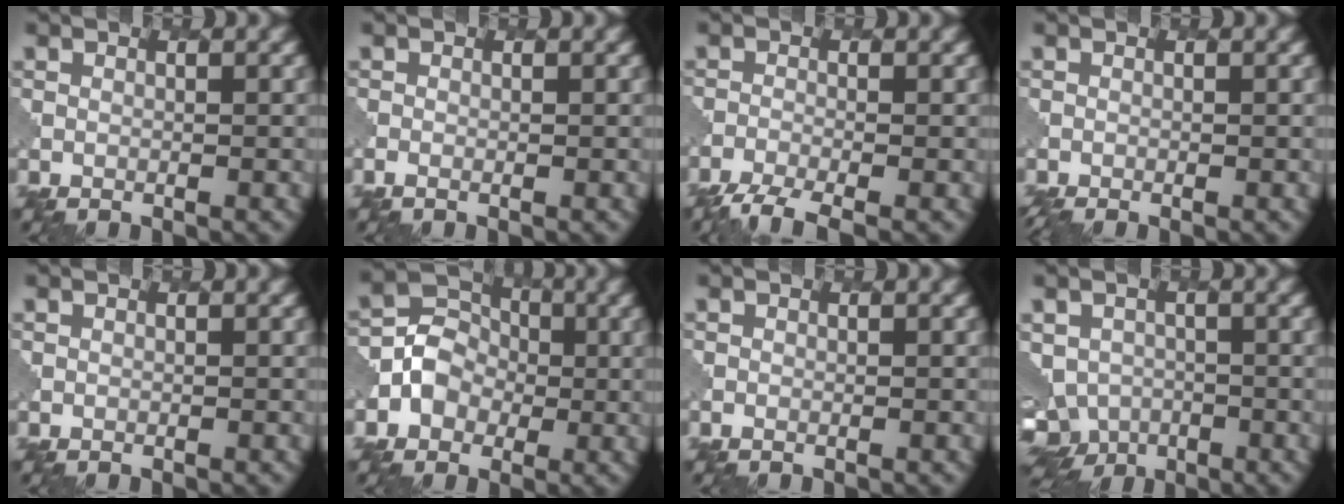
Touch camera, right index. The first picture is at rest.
{"total": 0.6, "force": [-0.4, 0.3, 0.4], "torque": [-0.005, 0.000, -0.006]}
{"total": 3.1, "force": [-2.7, 0.5, 1.5], "torque": [-0.030, -0.009, -0.057]}
{"total": 1.9, "force": [-1.4, 0.5, 1.1], "torque": [-0.003, -0.001, -0.017]}
{"total": 0.0}
{"total": 3.6, "force": [-0.6, 3.3, 1.2], "torque": [-0.011, 0.006, -0.013]}
{"total": 0.0}
{"total": 5.7, "force": [-2.6, 4.5, 2.3], "torque": [-0.037, -0.022, -0.030]}